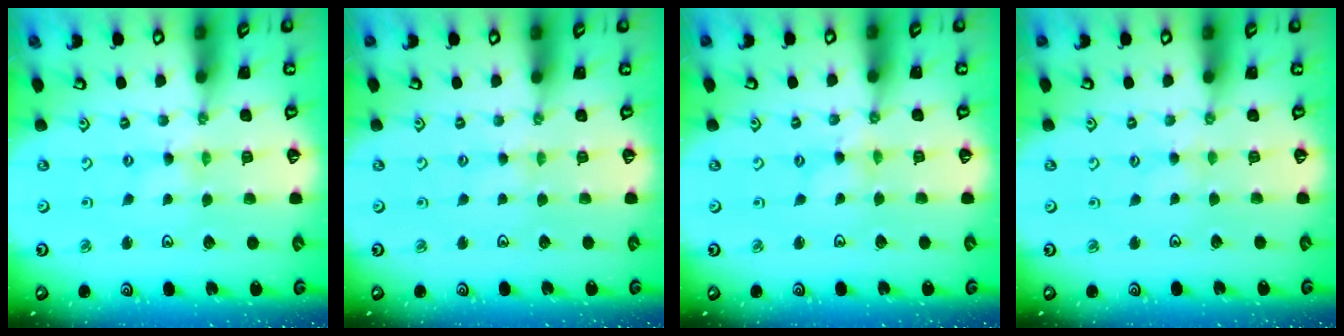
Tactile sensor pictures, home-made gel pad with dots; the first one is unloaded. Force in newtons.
{"total": 2.1, "press": 2.0, "slide": 0.3}
{"total": 1.3, "press": 1.3, "slide": 0.3}
{"total": 1.7, "press": 1.6, "slide": 0.3}